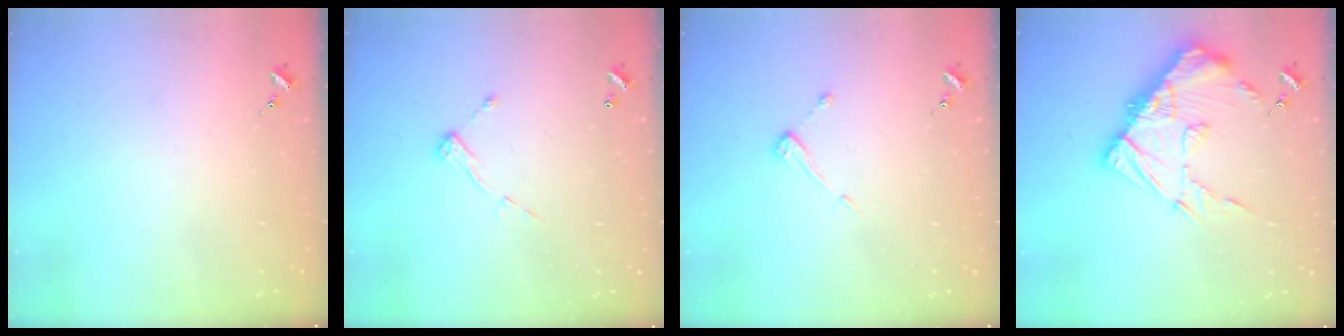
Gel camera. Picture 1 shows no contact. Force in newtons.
{"total": 6.3, "press": 6.3, "slide": 0.3}
{"total": 4.2, "press": 4.2, "slide": 0.3}
{"total": 18.5, "press": 18.5, "slide": 1.8}